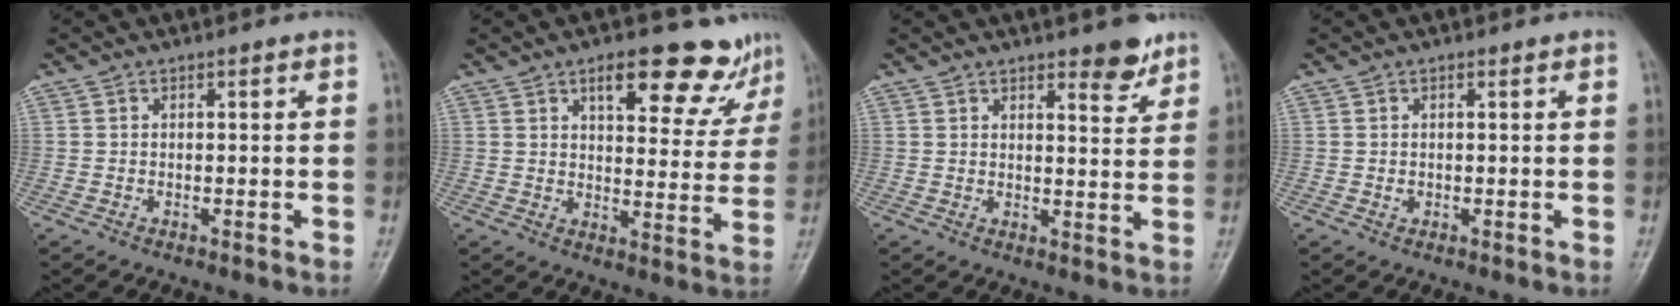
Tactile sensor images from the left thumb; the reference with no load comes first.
{"total": 13.8, "force": [9.3, 5.9, 8.3], "torque": [-0.061, -0.045, 0.118]}
{"total": 5.2, "force": [3.9, 1.6, 3.1], "torque": [-0.025, -0.029, 0.051]}
{"total": 1.2, "force": [0.0, 1.0, 0.7], "torque": [-0.007, 0.000, 0.003]}